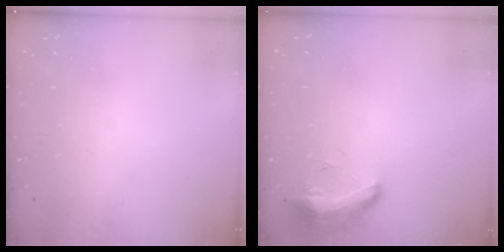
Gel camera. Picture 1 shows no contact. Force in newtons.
{"total": 11.5, "press": 9.6, "slide": 6.3}